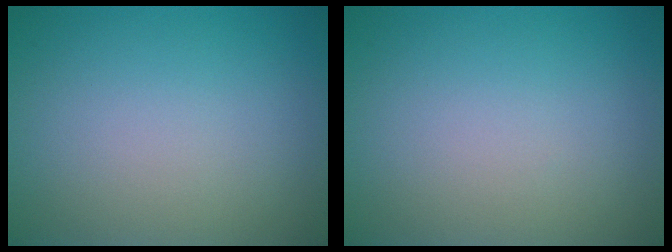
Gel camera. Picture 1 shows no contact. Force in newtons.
{"total": 0.0}